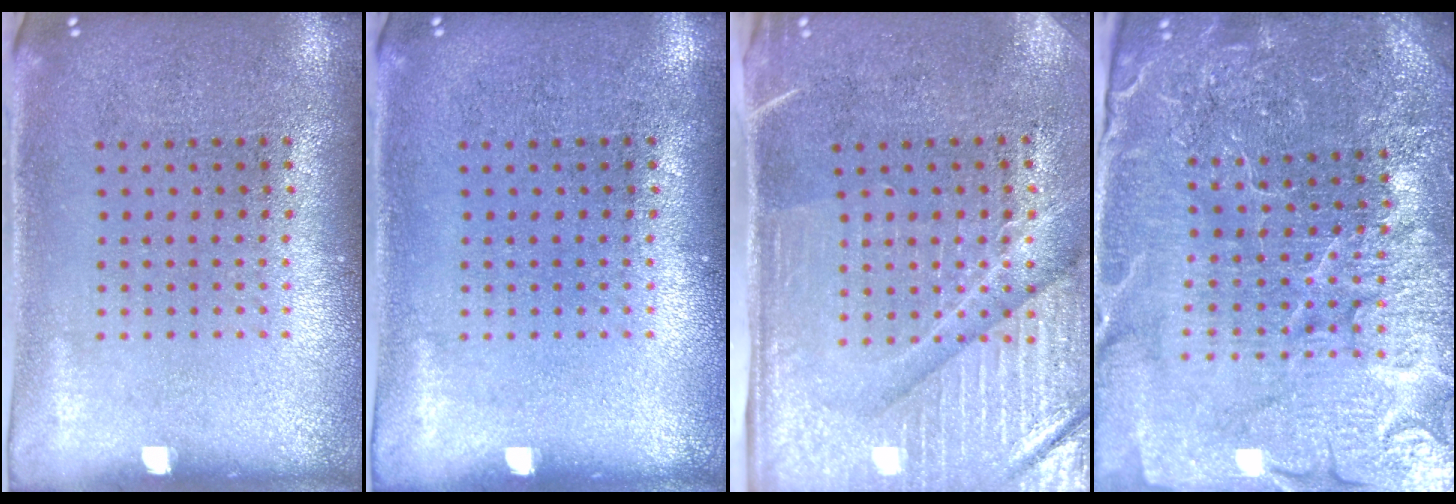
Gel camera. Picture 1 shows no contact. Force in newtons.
{"total": 0.0}
{"total": 4.4, "press": 3.9, "slide": 2.1}
{"total": 5.5, "press": 5.0, "slide": 2.3}